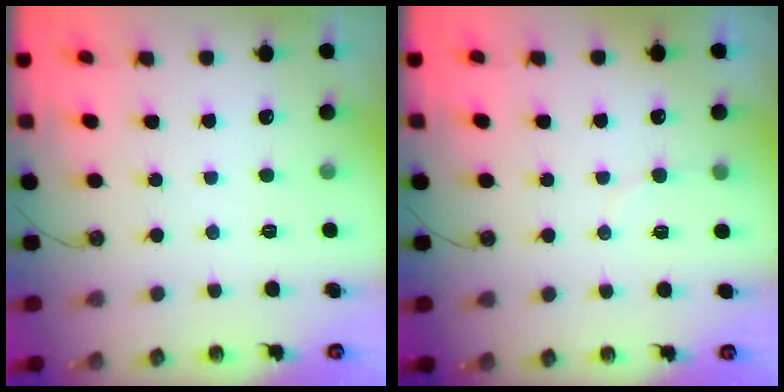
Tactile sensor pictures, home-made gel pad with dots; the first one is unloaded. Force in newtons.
{"total": 4.5, "press": 4.3, "slide": 1.5}